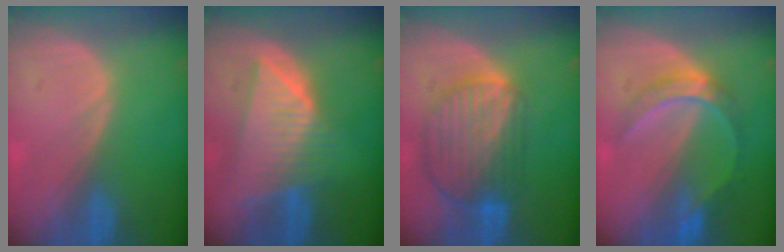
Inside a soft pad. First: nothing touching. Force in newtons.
{"total": 8.4, "press": 7.6, "slide": 3.7}
{"total": 9.6, "press": 8.1, "slide": 5.1}
{"total": 6.1, "press": 5.8, "slide": 1.8}